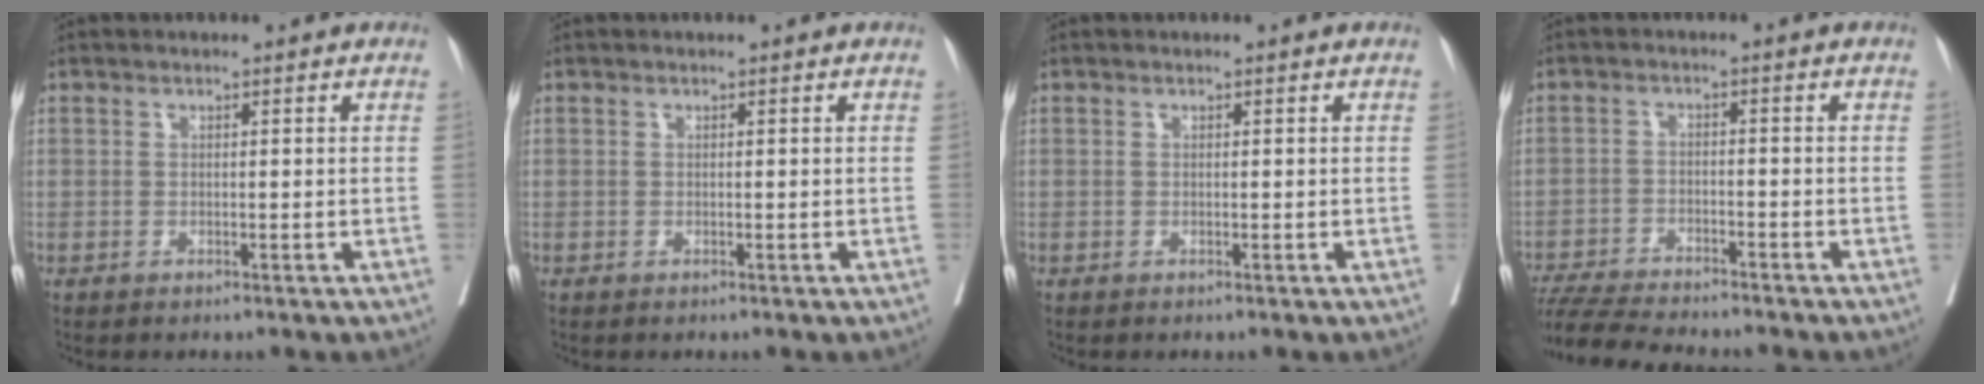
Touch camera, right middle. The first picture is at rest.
{"total": 0.0}
{"total": 0.0}
{"total": 10.9, "force": [-10.0, 0.6, 4.2], "torque": [-0.069, -0.014, -0.161]}